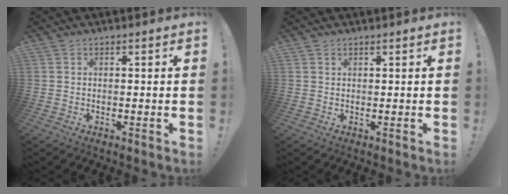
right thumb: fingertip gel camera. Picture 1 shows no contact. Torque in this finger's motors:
{"motor_torque": [-0.06, -0.12, -0.26, -0.08, 0.00]}